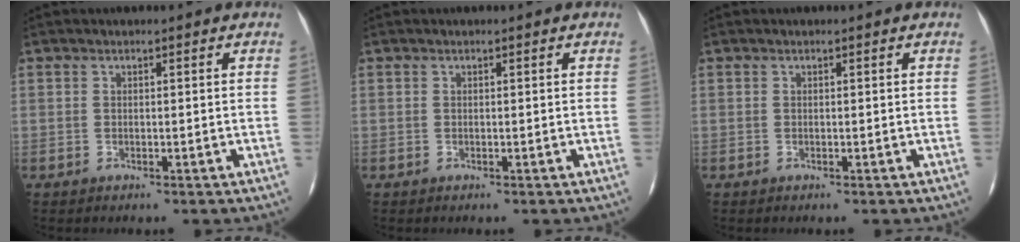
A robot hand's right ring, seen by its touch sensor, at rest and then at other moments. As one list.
[{"total": 0.0}, {"total": 0.0}]